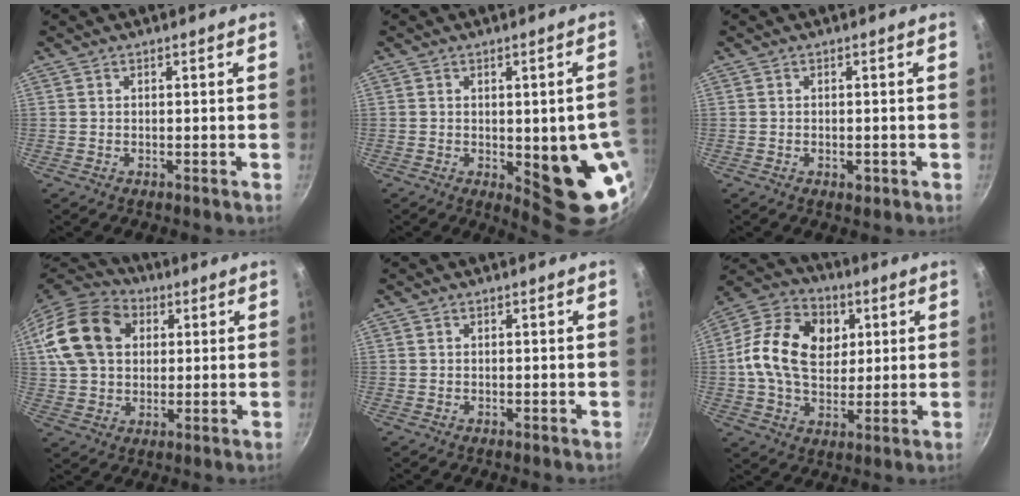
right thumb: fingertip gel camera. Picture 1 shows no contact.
{"total": 13.6, "force": [-2.4, 4.8, 12.6], "torque": [-0.114, -0.010, -0.021]}
{"total": 1.8, "force": [-0.7, 1.0, 1.3], "torque": [-0.018, -0.002, -0.010]}
{"total": 19.1, "force": [5.2, 14.2, 11.7], "torque": [-0.215, 0.020, 0.087]}
{"total": 0.0}
{"total": 17.3, "force": [3.1, 12.6, 11.3], "torque": [-0.172, 0.010, 0.041]}